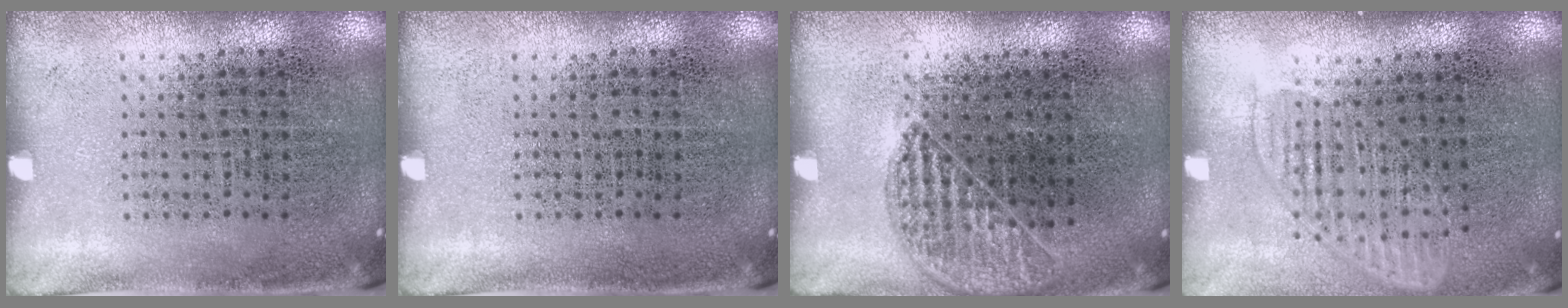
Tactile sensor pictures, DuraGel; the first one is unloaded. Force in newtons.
{"total": 0.0}
{"total": 1.0, "press": 1.0, "slide": 0.3}
{"total": 1.6, "press": 1.4, "slide": 0.8}